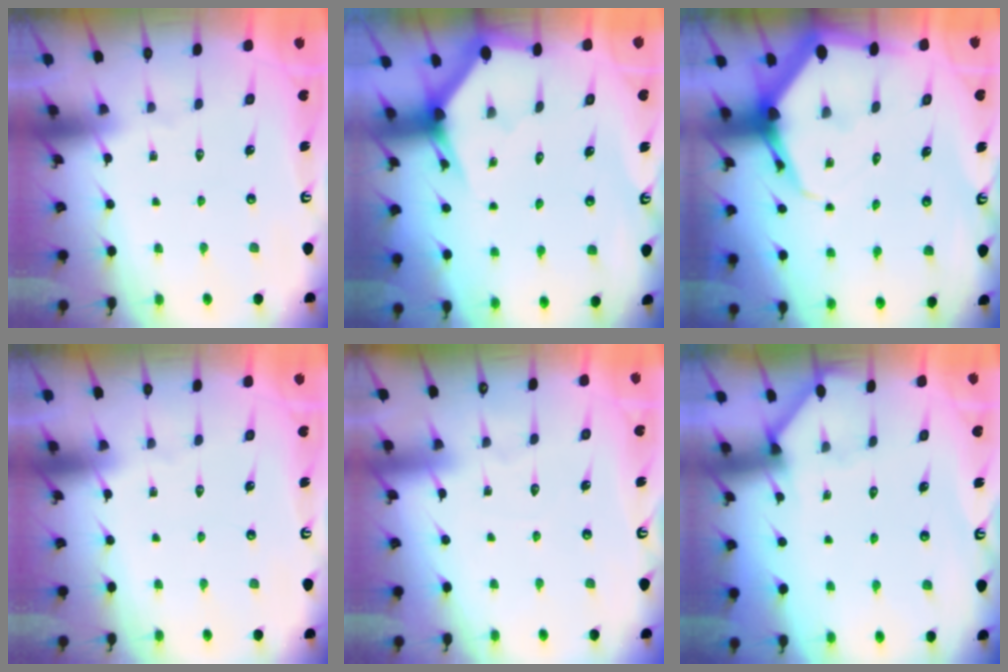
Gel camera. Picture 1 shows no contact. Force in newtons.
{"total": 2.7, "press": 2.7, "slide": 0.0}
{"total": 7.4, "press": 7.4, "slide": 0.8}
{"total": 0.0}
{"total": 2.6, "press": 2.6, "slide": 0.3}
{"total": 2.2, "press": 2.2, "slide": 0.3}